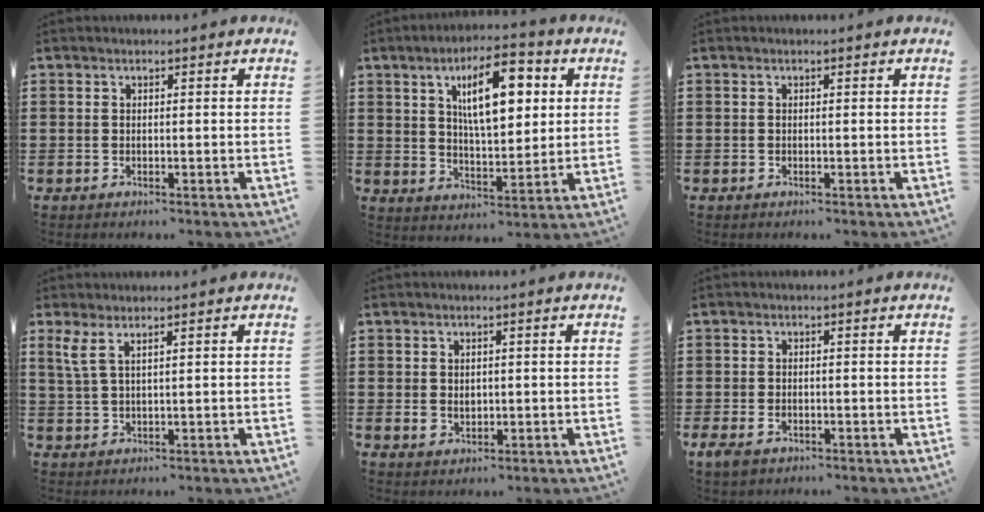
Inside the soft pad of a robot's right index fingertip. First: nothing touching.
{"total": 11.4, "force": [4.1, 4.3, 9.8], "torque": [-0.163, 0.003, 0.065]}
{"total": 0.0}
{"total": 2.5, "force": [1.6, 0.4, 1.9], "torque": [-0.049, -0.002, 0.027]}
{"total": 1.7, "force": [0.4, 1.4, 0.8], "torque": [-0.018, 0.007, 0.007]}
{"total": 1.3, "force": [-0.6, 0.8, 0.7], "torque": [-0.024, -0.003, -0.016]}